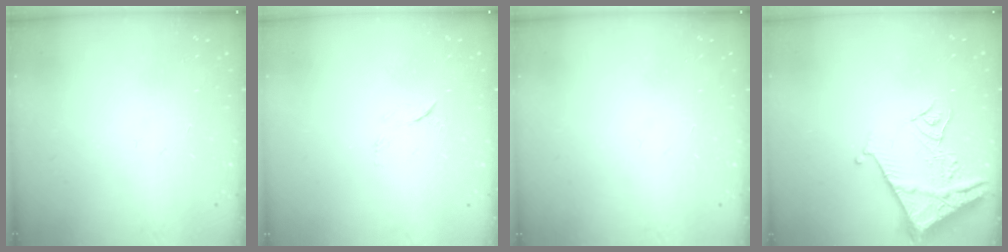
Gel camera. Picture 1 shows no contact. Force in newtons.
{"total": 6.4, "press": 6.4, "slide": 0.6}
{"total": 0.0}
{"total": 10.5, "press": 10.5, "slide": 1.2}